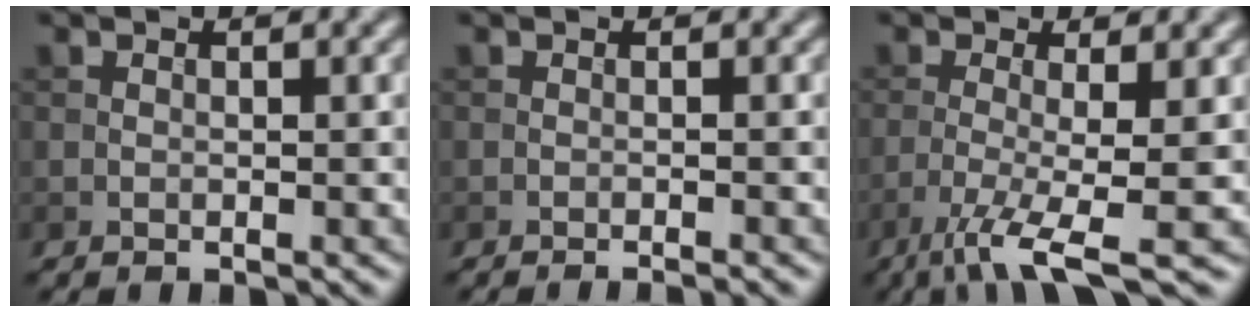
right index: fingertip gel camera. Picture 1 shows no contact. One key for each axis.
{"total": 1.6, "fx": -1.0, "fy": 0.3, "fz": 1.1, "tx": -0.008, "ty": -0.001, "tz": -0.019}
{"total": 5.7, "fx": -2.7, "fy": 0.9, "fz": 4.9, "tx": -0.088, "ty": -0.006, "tz": -0.060}